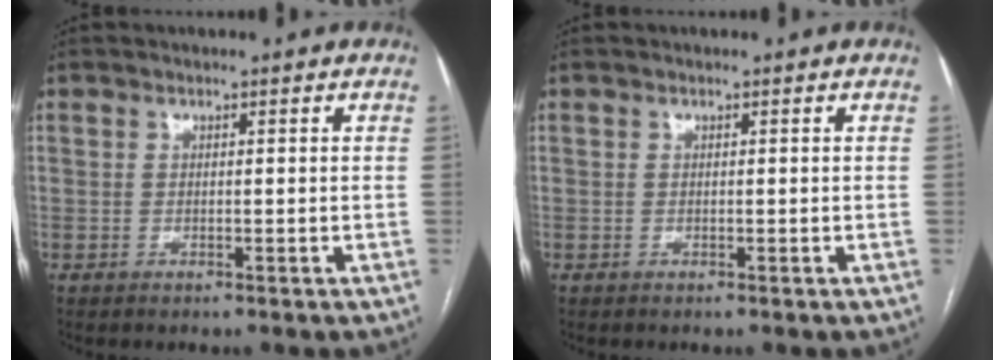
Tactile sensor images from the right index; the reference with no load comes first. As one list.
[{"total": 0.0}]